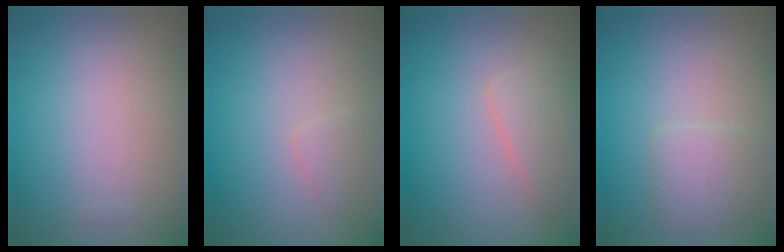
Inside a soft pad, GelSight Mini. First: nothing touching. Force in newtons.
{"total": 0.9, "press": 0.9, "slide": 0.1}
{"total": 2.2, "press": 2.2, "slide": 0.0}
{"total": 2.2, "press": 2.2, "slide": 0.1}